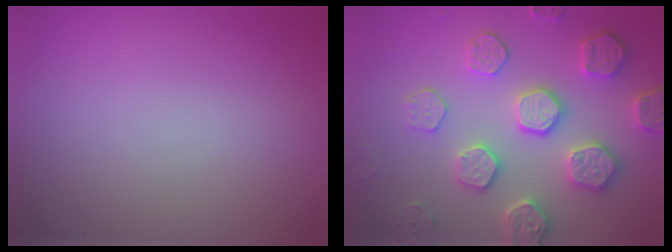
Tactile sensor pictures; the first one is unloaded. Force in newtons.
{"total": 5.6, "press": 5.1, "slide": 2.2}